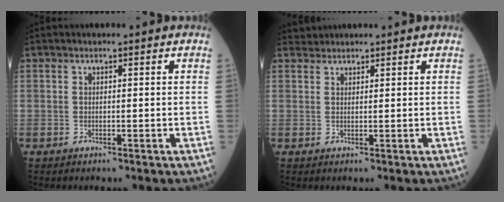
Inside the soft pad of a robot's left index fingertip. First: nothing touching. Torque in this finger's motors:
{"motor_torque": [-0.63, -0.91, 0.15, 0.01]}